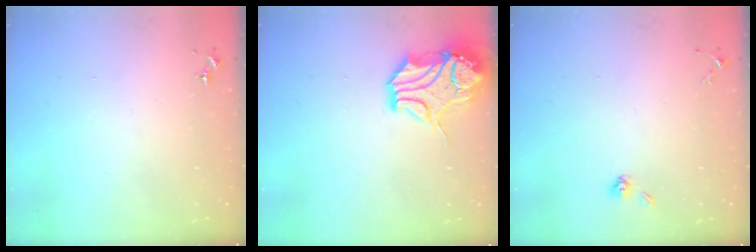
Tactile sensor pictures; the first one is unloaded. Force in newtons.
{"total": 16.7, "press": 16.6, "slide": 1.9}
{"total": 4.0, "press": 3.6, "slide": 1.8}